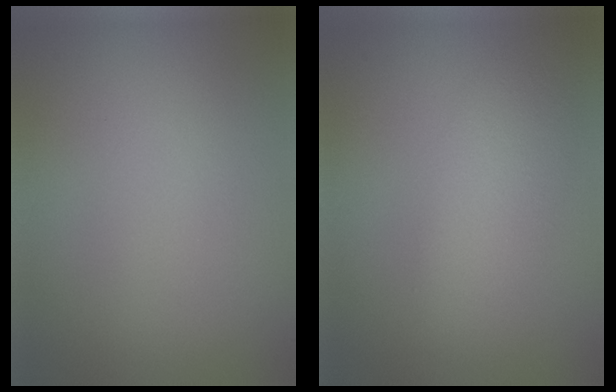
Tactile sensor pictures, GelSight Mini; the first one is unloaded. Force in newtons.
{"total": 3.9, "press": 3.9, "slide": 0.1}